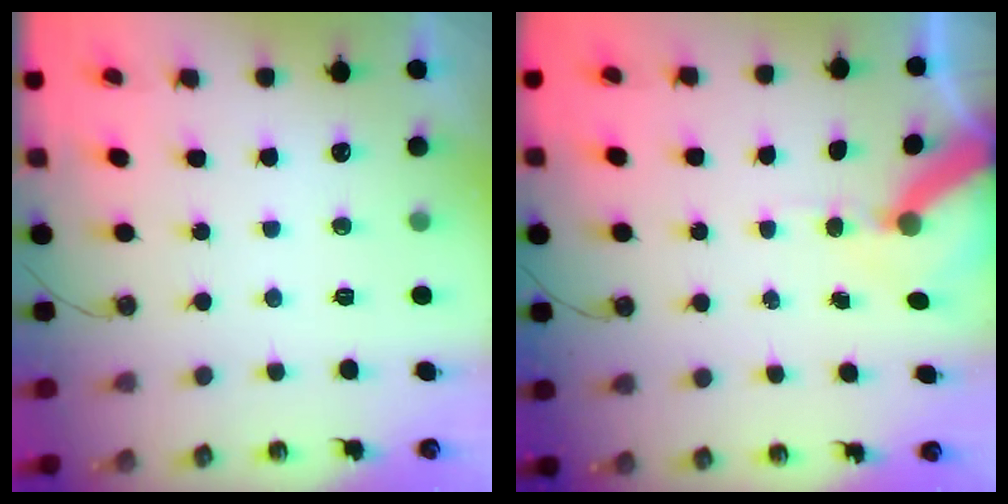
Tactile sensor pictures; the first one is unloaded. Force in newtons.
{"total": 9.6, "press": 9.5, "slide": 1.3}